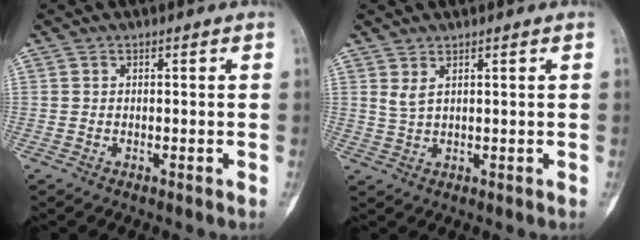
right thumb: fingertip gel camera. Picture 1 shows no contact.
{"total": 2.1, "force": [1.2, 0.5, 1.6], "torque": [-0.038, -0.005, 0.031]}